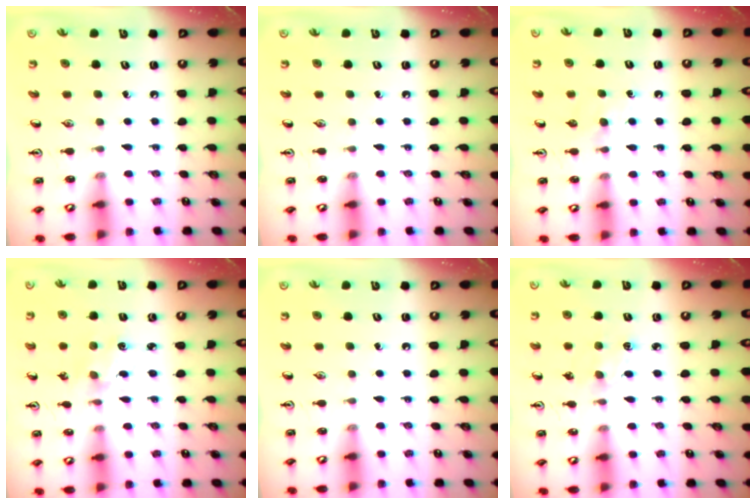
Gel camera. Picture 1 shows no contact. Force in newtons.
{"total": 0.0}
{"total": 3.4, "press": 3.3, "slide": 0.5}
{"total": 1.6, "press": 1.5, "slide": 0.5}
{"total": 0.0}
{"total": 4.8, "press": 4.7, "slide": 0.6}